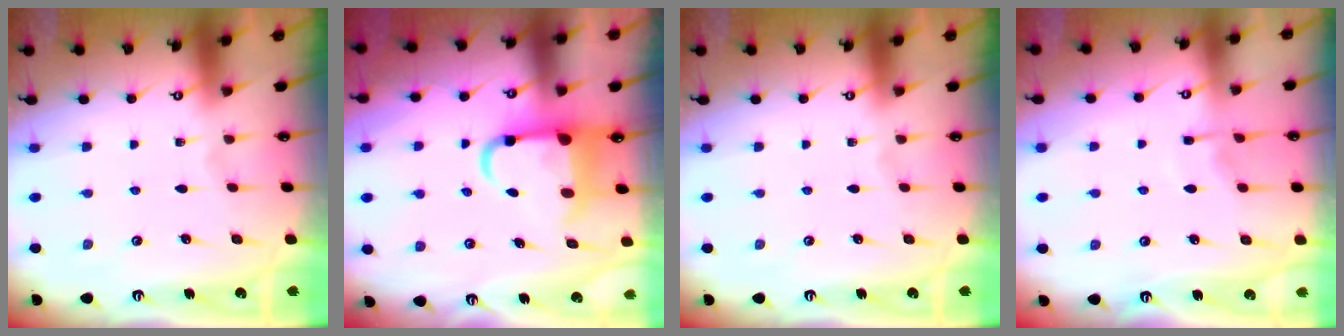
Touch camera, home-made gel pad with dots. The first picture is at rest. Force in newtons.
{"total": 8.3, "press": 7.7, "slide": 2.9}
{"total": 0.0}
{"total": 4.4, "press": 4.3, "slide": 0.6}